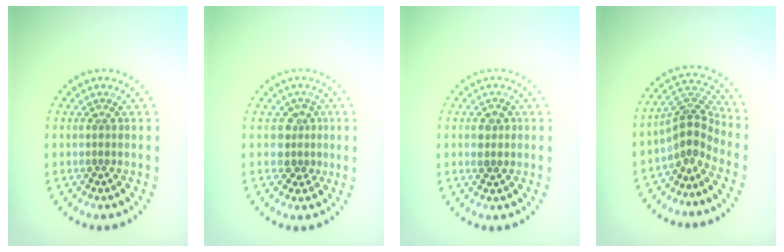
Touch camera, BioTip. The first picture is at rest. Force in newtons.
{"total": 2.3, "press": 1.9, "slide": 1.3}
{"total": 1.5, "press": 1.5, "slide": 0.2}
{"total": 3.2, "press": 2.3, "slide": 2.3}